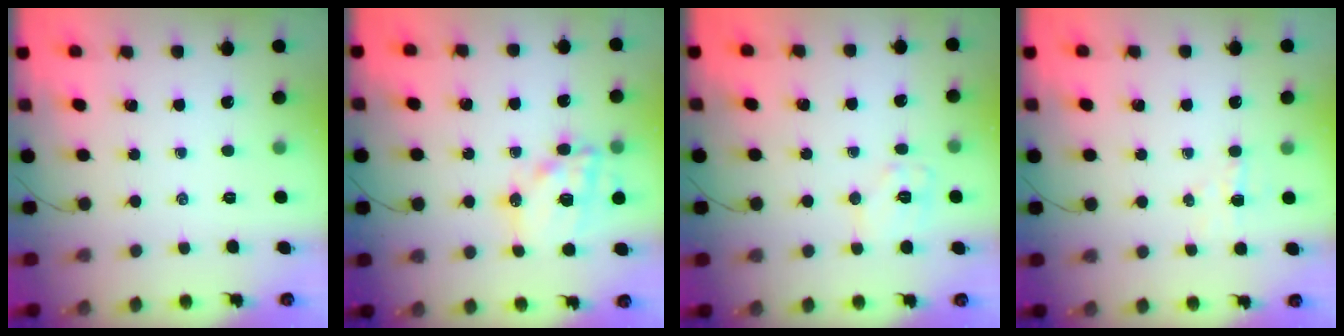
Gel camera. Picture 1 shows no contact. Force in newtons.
{"total": 15.7, "press": 15.3, "slide": 3.5}
{"total": 8.0, "press": 8.0, "slide": 0.7}
{"total": 3.7, "press": 3.6, "slide": 0.8}